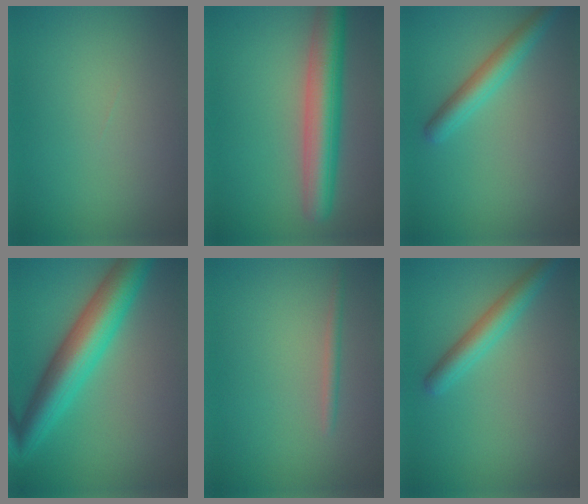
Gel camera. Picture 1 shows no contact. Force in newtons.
{"total": 6.6, "press": 6.6, "slide": 0.1}
{"total": 2.9, "press": 2.9, "slide": 0.1}
{"total": 7.5, "press": 7.5, "slide": 0.1}
{"total": 1.0, "press": 1.0, "slide": 0.0}
{"total": 2.9, "press": 2.9, "slide": 0.1}